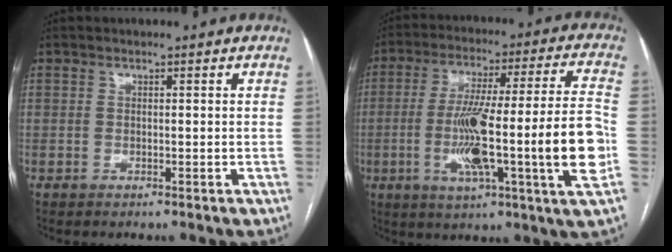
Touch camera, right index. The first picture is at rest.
{"total": 21.5, "force": [-4.2, -0.1, 21.1], "torque": [-0.310, 0.002, -0.073]}